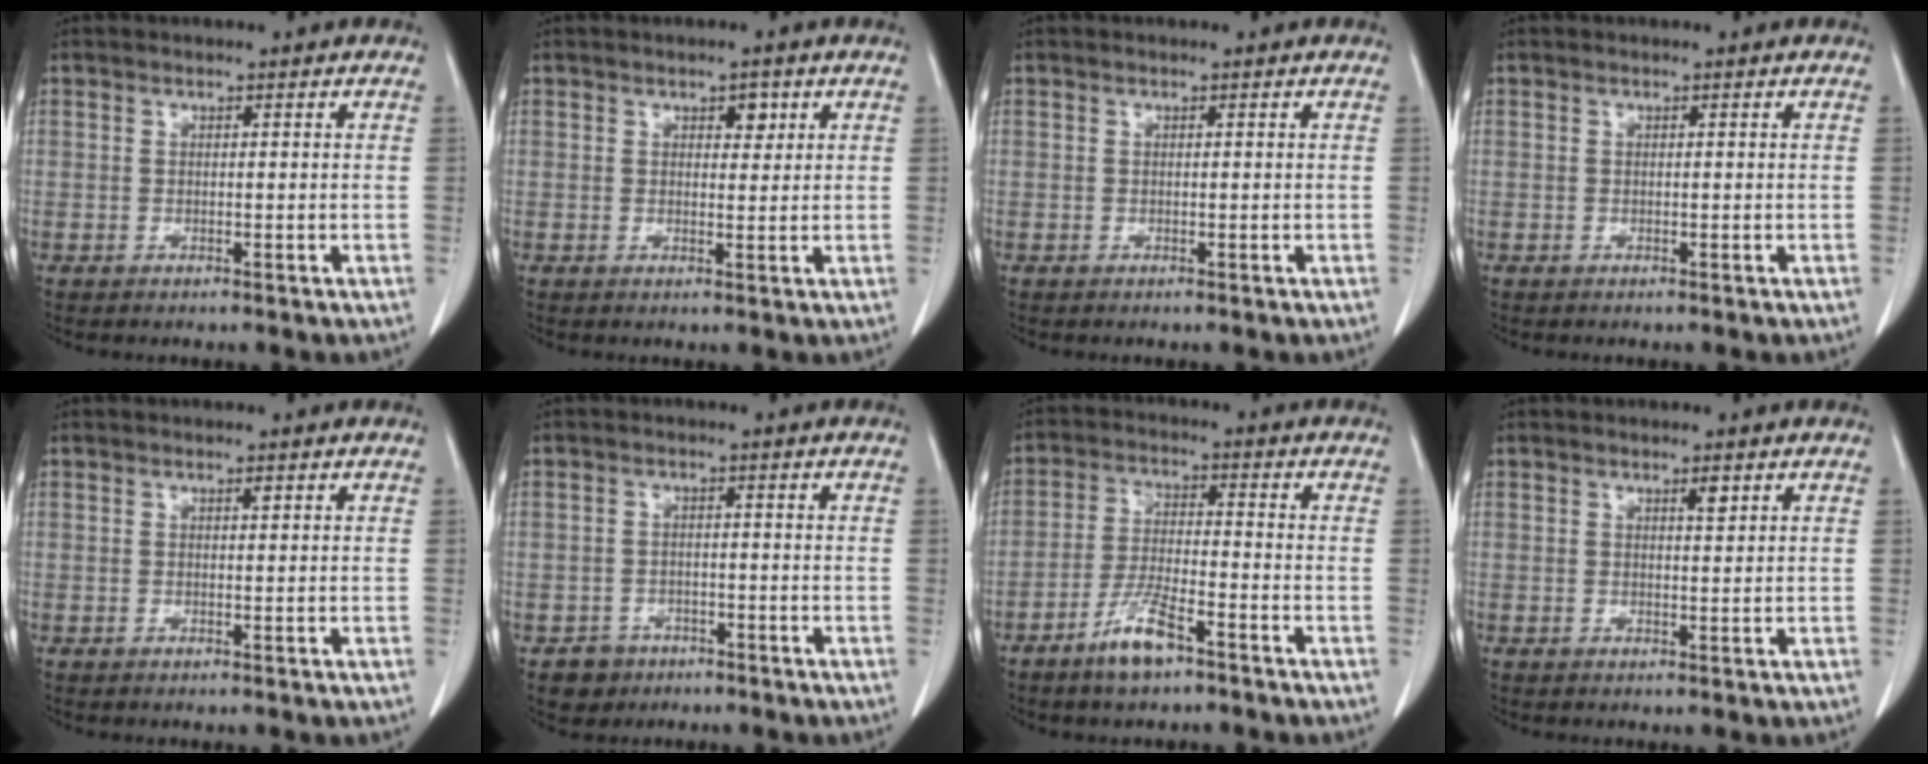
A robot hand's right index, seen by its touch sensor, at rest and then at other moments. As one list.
[{"total": 2.2, "force": [1.1, 1.2, 1.5], "torque": [-0.017, 0.000, 0.015]}, {"total": 0.0}, {"total": 0.0}, {"total": 0.5, "force": [0.3, 0.1, 0.4], "torque": [-0.010, -0.001, 0.004]}, {"total": 3.4, "force": [-1.9, 2.8, 0.1], "torque": [0.001, 0.012, -0.028]}, {"total": 6.9, "force": [-4.6, 1.2, 4.9], "torque": [-0.102, -0.007, -0.088]}, {"total": 1.4, "force": [0.8, 0.2, 1.1], "torque": [-0.020, -0.004, 0.013]}]